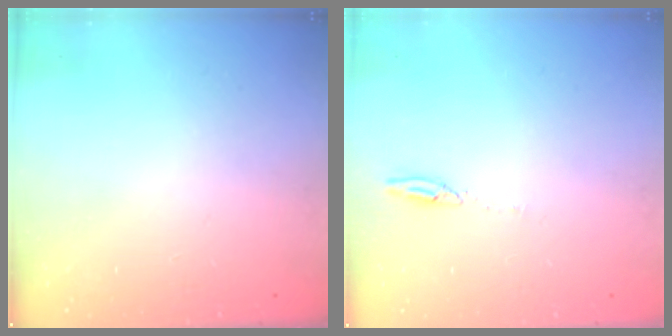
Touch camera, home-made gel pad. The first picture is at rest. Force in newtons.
{"total": 2.7, "press": 2.7, "slide": 0.2}